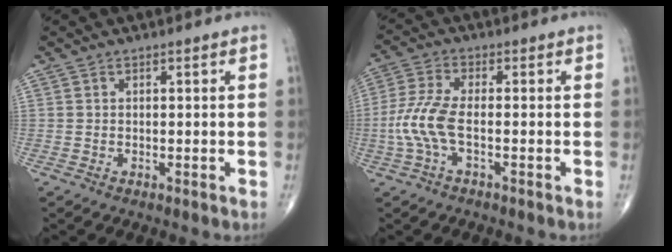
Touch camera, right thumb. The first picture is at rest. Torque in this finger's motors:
{"motor_torque": [0.36, 0.09, 1.18, -0.16, 0.41]}